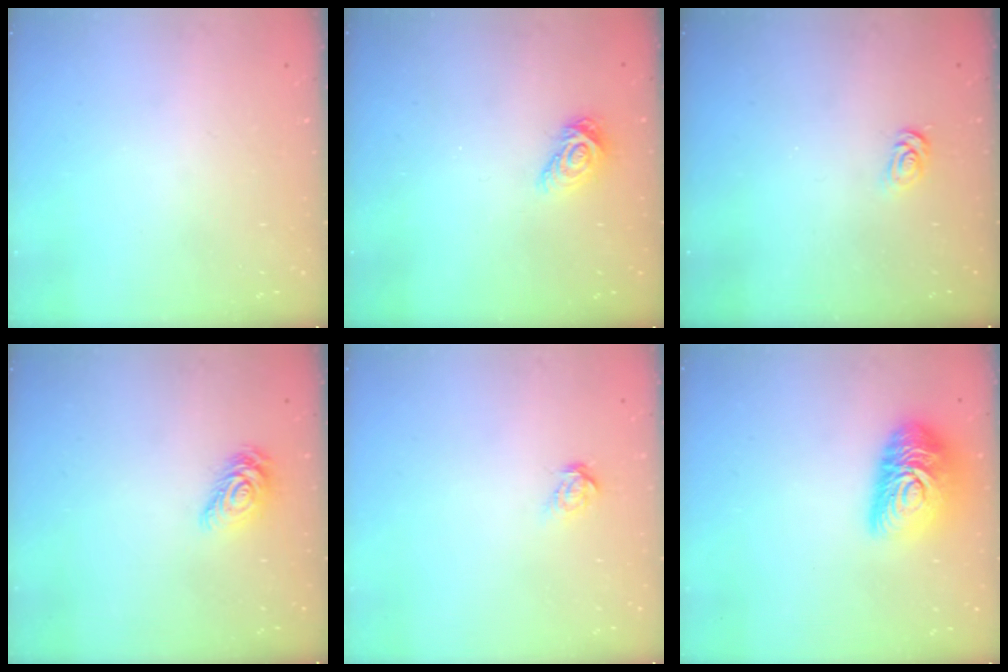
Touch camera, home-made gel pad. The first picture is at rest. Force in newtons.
{"total": 8.1, "press": 8.1, "slide": 0.3}
{"total": 3.2, "press": 3.1, "slide": 0.4}
{"total": 9.4, "press": 9.4, "slide": 0.6}
{"total": 5.4, "press": 5.4, "slide": 0.4}
{"total": 15.0, "press": 15.0, "slide": 1.0}